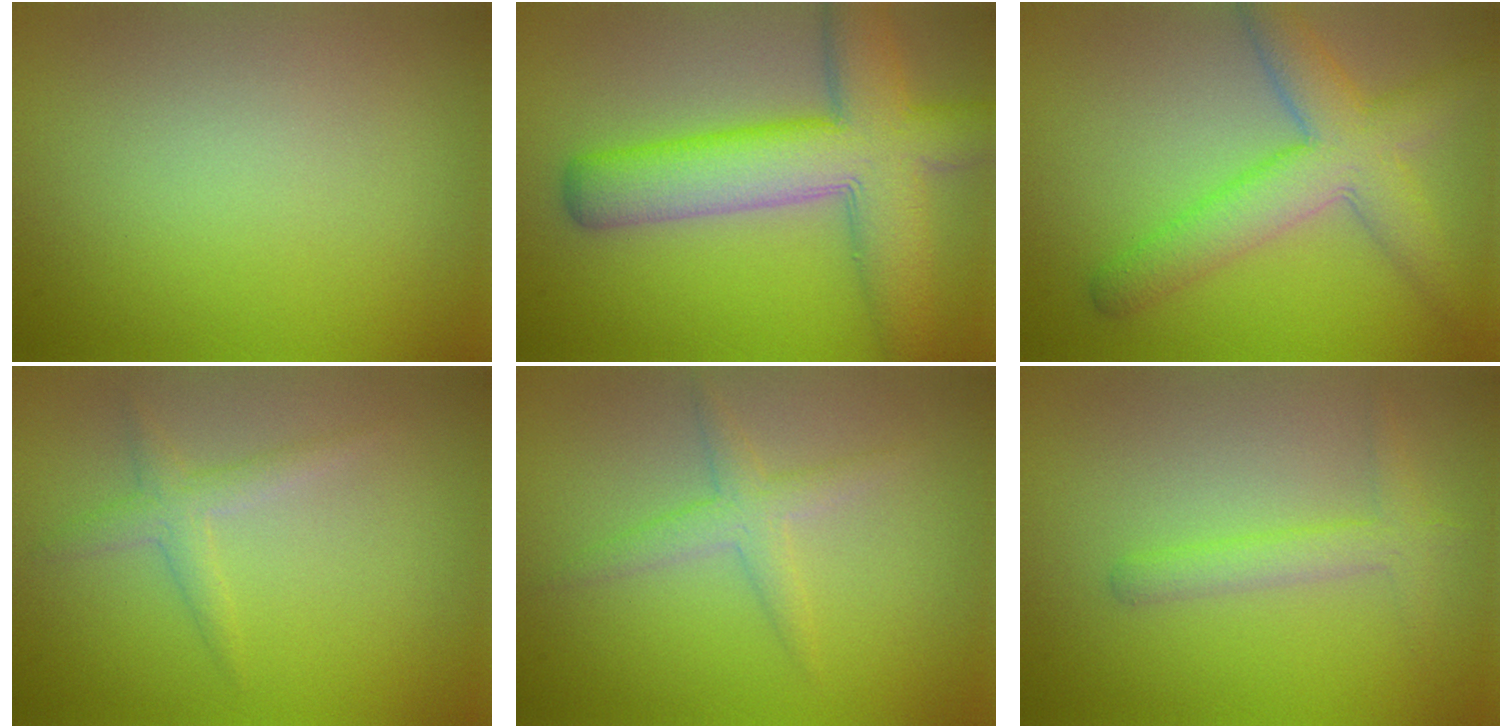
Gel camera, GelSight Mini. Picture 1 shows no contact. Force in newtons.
{"total": 9.6, "press": 9.6, "slide": 0.4}
{"total": 6.0, "press": 6.0, "slide": 0.2}
{"total": 1.8, "press": 1.8, "slide": 0.1}
{"total": 2.2, "press": 2.2, "slide": 0.0}
{"total": 2.1, "press": 2.1, "slide": 0.1}